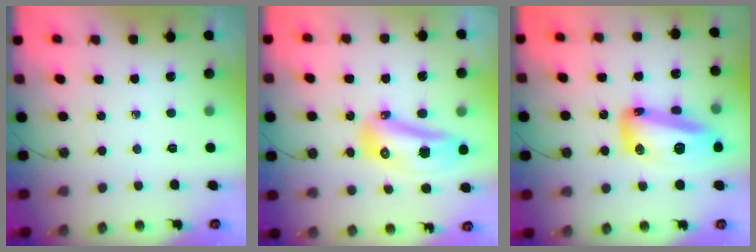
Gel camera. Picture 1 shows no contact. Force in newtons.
{"total": 14.5, "press": 14.4, "slide": 1.9}
{"total": 17.2, "press": 17.0, "slide": 2.2}